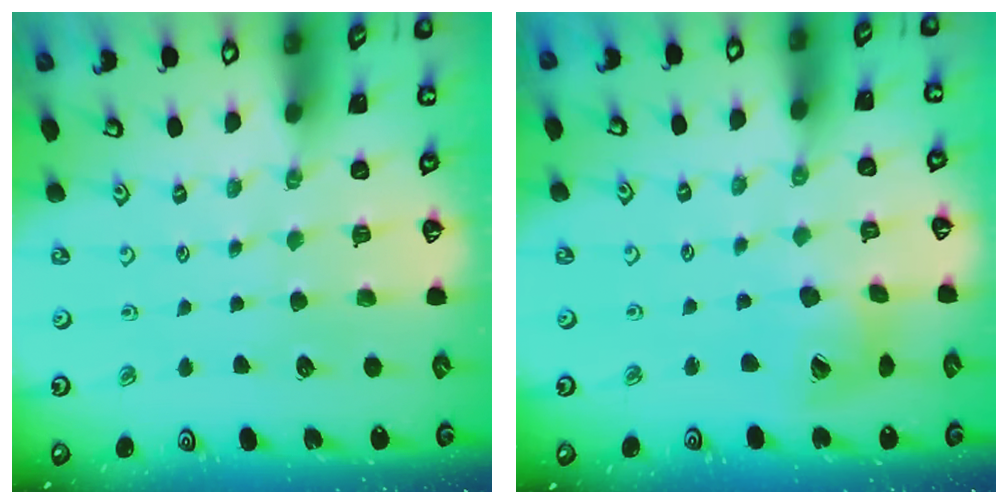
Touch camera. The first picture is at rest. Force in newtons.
{"total": 12.0, "press": 11.9, "slide": 1.4}